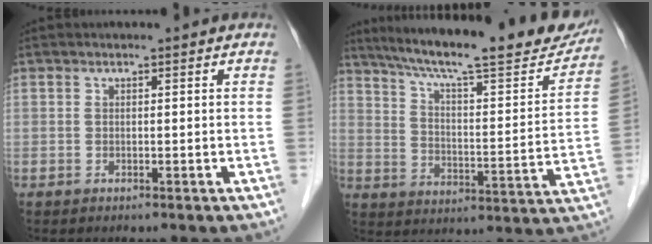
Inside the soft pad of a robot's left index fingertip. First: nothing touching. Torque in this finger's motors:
{"motor_torque": [0.21, -0.39, 0.51, 0.13]}